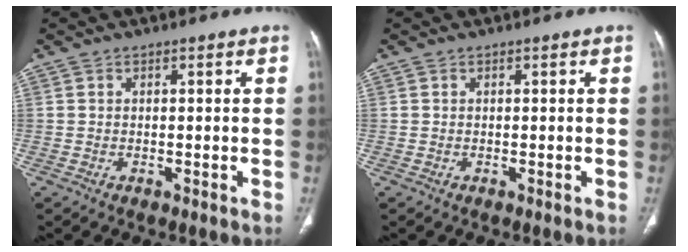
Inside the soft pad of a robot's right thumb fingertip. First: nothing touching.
{"total": 0.0}